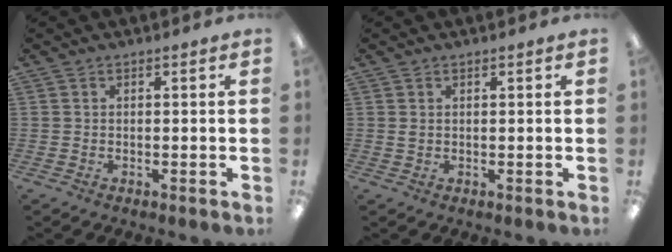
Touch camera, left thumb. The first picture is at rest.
{"total": 0.9, "force": [0.4, 0.5, 0.7], "torque": [-0.016, 0.004, 0.006]}